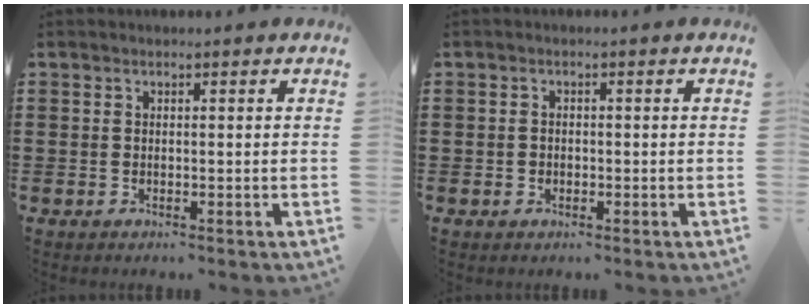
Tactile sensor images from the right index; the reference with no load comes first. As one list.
[{"total": 0.8, "force": [-0.4, 0.7, 0.1], "torque": [-0.003, 0.002, -0.009]}]